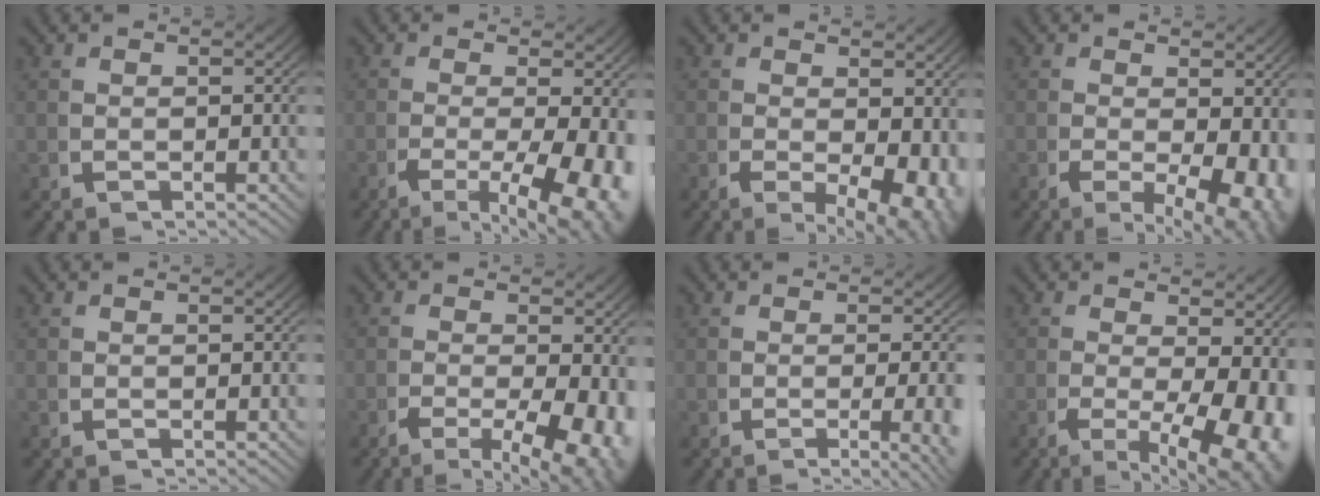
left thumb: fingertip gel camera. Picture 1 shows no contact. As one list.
[{"total": 9.7, "force": [-3.2, 4.5, 8.0], "torque": [-0.130, -0.046, -0.027]}, {"total": 7.2, "force": [-1.7, 4.0, 5.7], "torque": [-0.086, -0.036, -0.009]}, {"total": 8.0, "force": [-2.2, 4.1, 6.5], "torque": [-0.095, -0.038, -0.017]}, {"total": 0.0}, {"total": 8.7, "force": [-3.4, 4.0, 7.0], "torque": [-0.112, -0.043, -0.034]}, {"total": 4.7, "force": [-1.6, 1.2, 4.3], "torque": [-0.068, -0.015, -0.019]}, {"total": 10.7, "force": [-2.3, 5.6, 8.8], "torque": [-0.133, -0.048, -0.013]}]